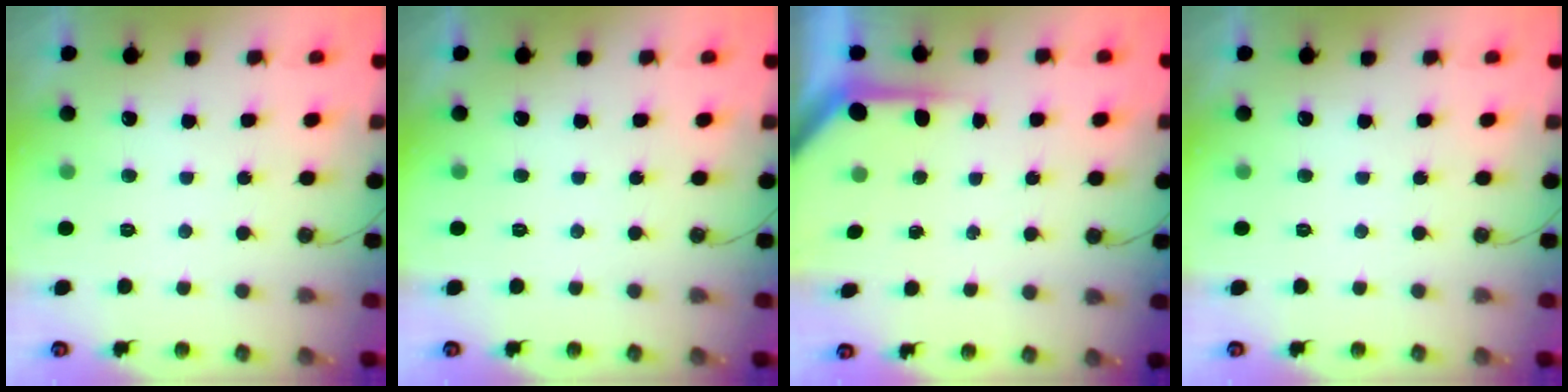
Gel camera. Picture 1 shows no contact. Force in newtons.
{"total": 0.0}
{"total": 3.7, "press": 3.7, "slide": 0.3}
{"total": 0.0}